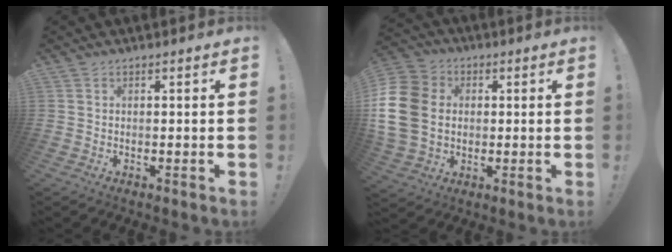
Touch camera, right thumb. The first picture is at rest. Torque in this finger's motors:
{"motor_torque": [0.87, 1.95, 1.56, -0.14, 0.57]}